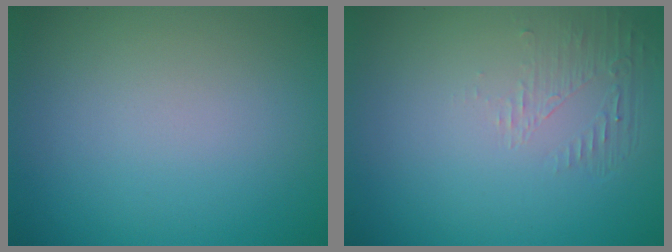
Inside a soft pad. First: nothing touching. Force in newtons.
{"total": 1.3, "press": 0.0, "slide": 1.3}